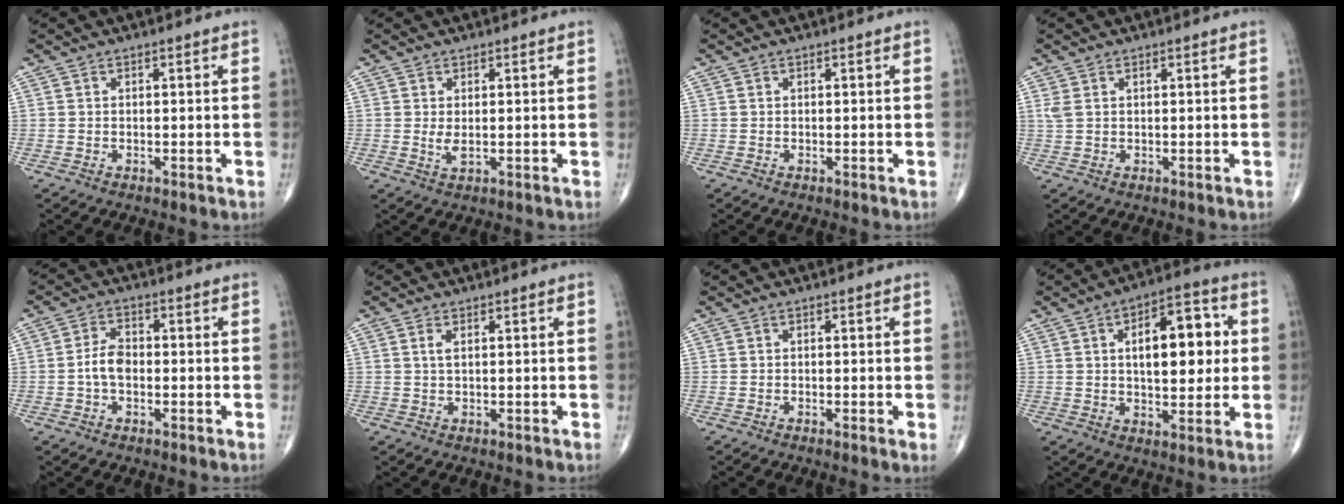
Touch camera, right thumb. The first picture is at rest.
{"total": 1.9, "force": [0.2, 0.6, 1.8], "torque": [-0.036, -0.007, 0.009]}
{"total": 0.0}
{"total": 1.7, "force": [0.7, 0.8, 1.2], "torque": [-0.035, 0.011, 0.025]}
{"total": 4.5, "force": [-0.8, 2.8, 3.4], "torque": [-0.062, 0.017, -0.021]}
{"total": 1.5, "force": [0.5, 0.5, 1.3], "torque": [-0.030, 0.003, 0.013]}
{"total": 0.9, "force": [-0.2, 0.0, 0.9], "torque": [-0.017, -0.003, -0.004]}
{"total": 14.3, "force": [2.4, 7.0, 12.2], "torque": [-0.144, 0.010, 0.033]}